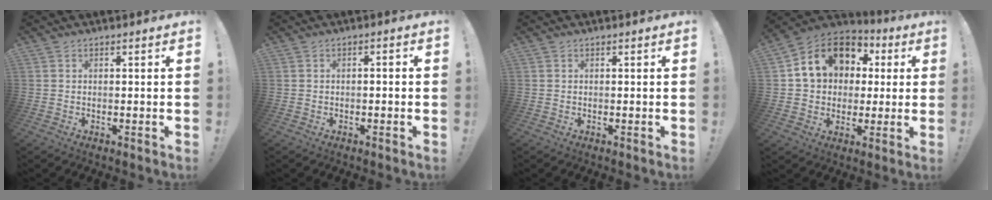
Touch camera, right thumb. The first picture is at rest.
{"total": 1.1, "force": [-0.8, 0.1, 0.8], "torque": [-0.011, 0.003, -0.014]}
{"total": 0.0}
{"total": 16.2, "force": [4.9, 13.0, 8.3], "torque": [-0.126, -0.005, 0.101]}